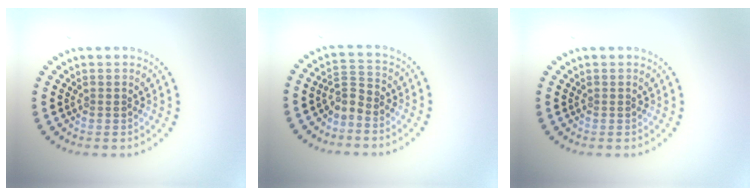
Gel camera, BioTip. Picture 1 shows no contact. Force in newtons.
{"total": 2.2, "press": 1.5, "slide": 1.6}
{"total": 0.0}